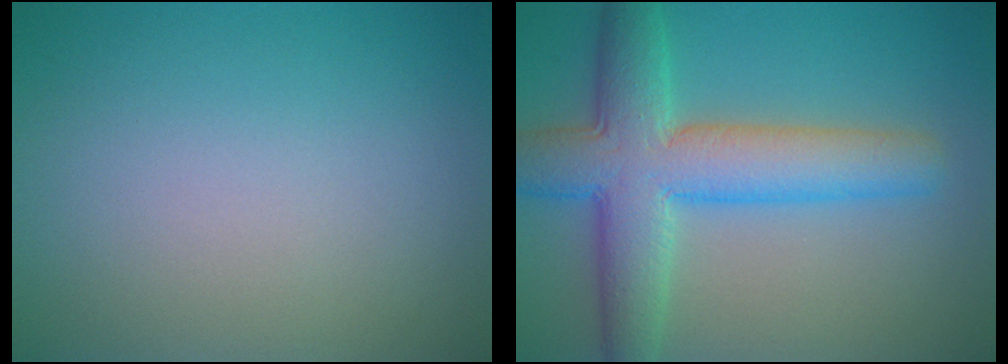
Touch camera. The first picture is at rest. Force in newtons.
{"total": 8.2, "press": 8.2, "slide": 0.3}